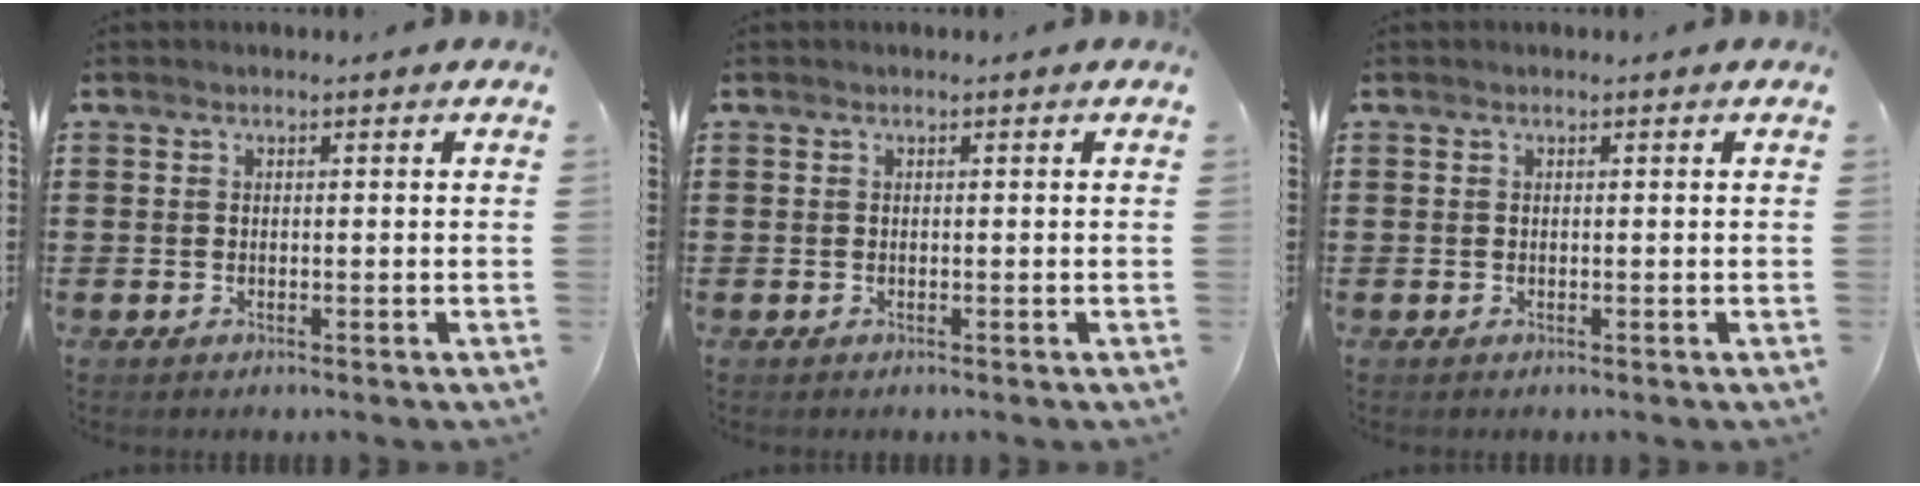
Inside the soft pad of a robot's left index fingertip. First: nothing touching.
{"total": 0.0}
{"total": 0.0}